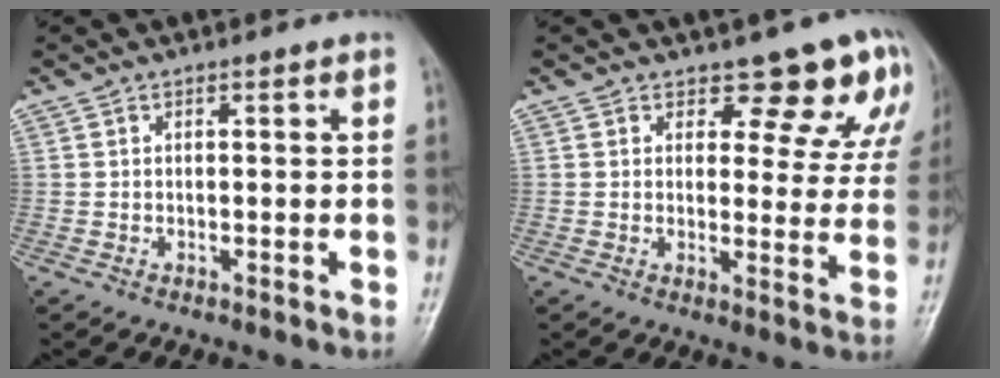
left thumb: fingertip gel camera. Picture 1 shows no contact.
{"total": 9.6, "force": [7.4, 4.9, 3.8], "torque": [0.004, -0.044, 0.068]}